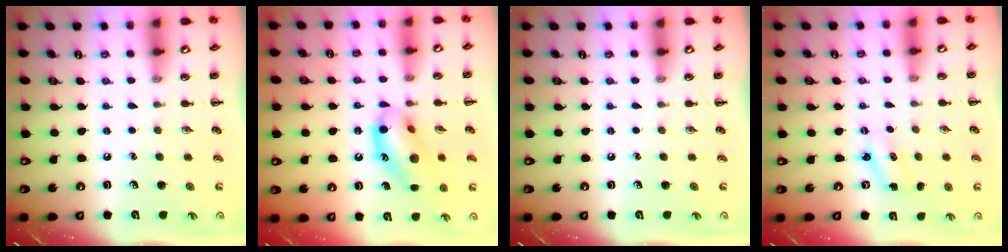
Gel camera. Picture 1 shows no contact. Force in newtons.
{"total": 14.9, "press": 14.6, "slide": 2.8}
{"total": 0.0}
{"total": 2.3, "press": 2.3, "slide": 0.6}